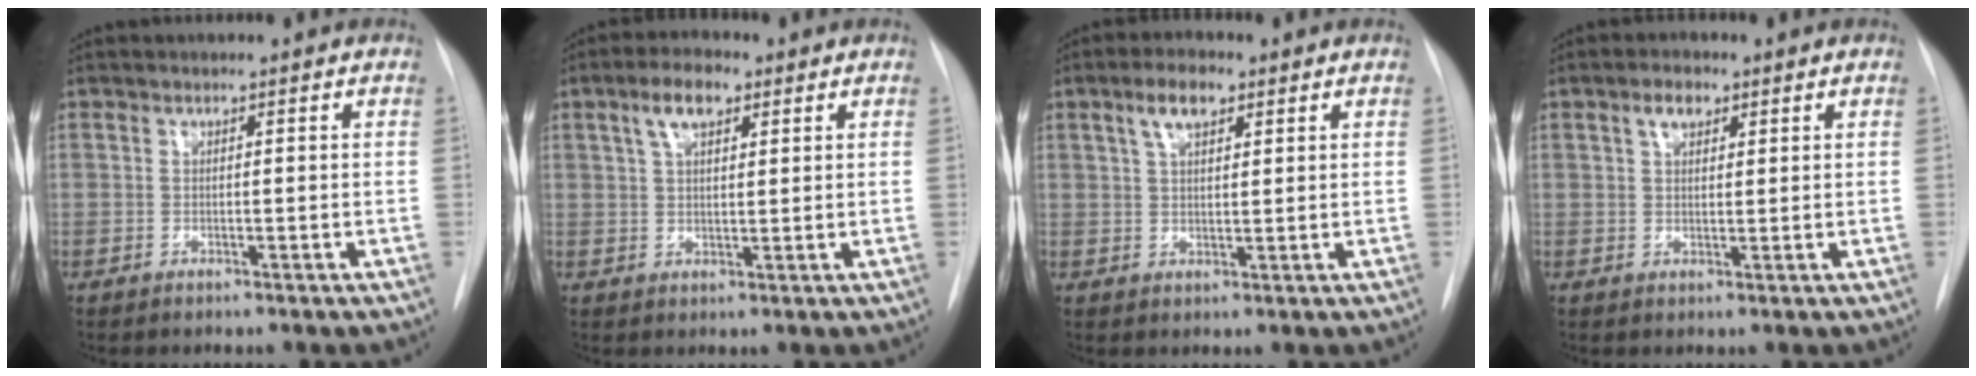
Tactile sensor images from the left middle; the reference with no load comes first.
{"total": 5.5, "force": [2.8, 2.3, 4.1], "torque": [-0.082, 0.016, 0.051]}
{"total": 4.9, "force": [2.7, 2.0, 3.6], "torque": [-0.072, 0.012, 0.049]}
{"total": 3.1, "force": [1.7, 1.6, 2.0], "torque": [-0.038, 0.008, 0.031]}